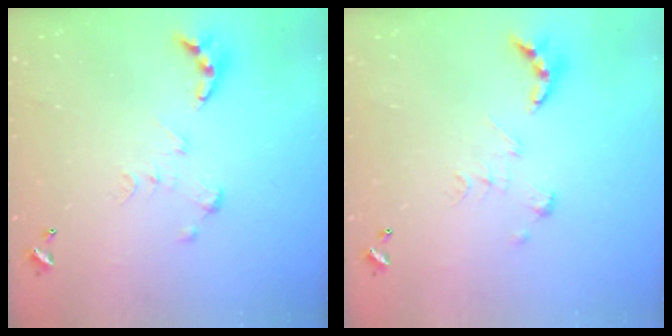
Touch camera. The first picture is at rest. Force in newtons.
{"total": 2.7, "press": 2.2, "slide": 1.5}